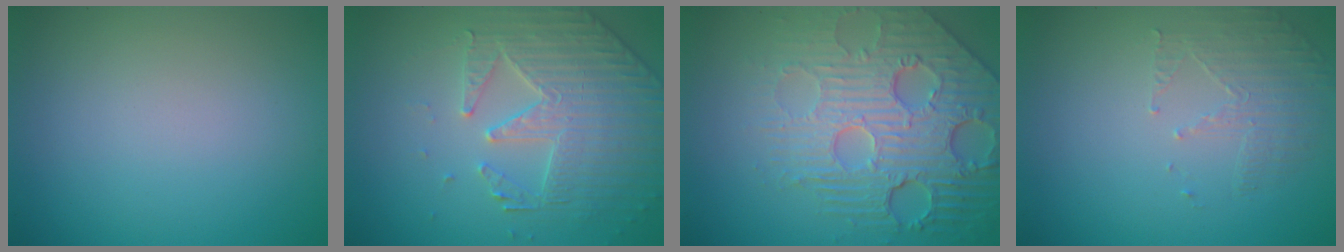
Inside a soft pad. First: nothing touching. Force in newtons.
{"total": 4.2, "press": 3.9, "slide": 1.6}
{"total": 8.2, "press": 5.8, "slide": 5.9}
{"total": 1.7, "press": 0.9, "slide": 1.4}